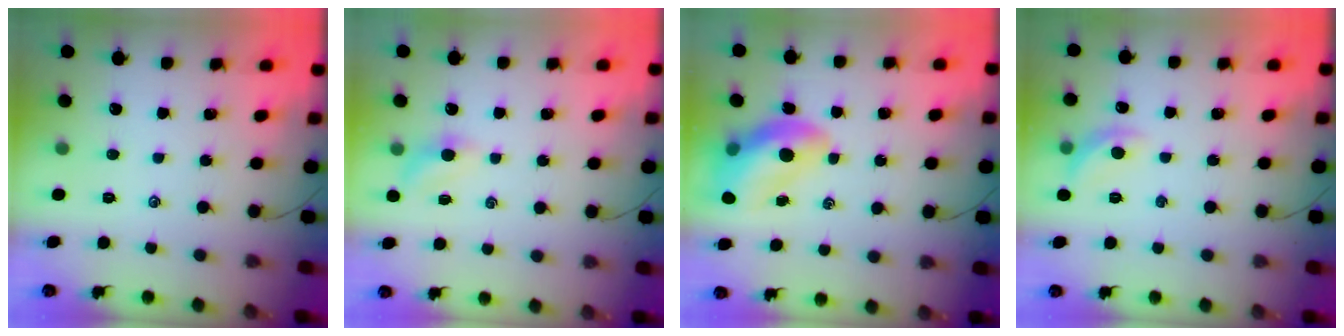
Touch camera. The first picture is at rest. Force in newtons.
{"total": 5.1, "press": 4.9, "slide": 1.3}
{"total": 13.6, "press": 13.1, "slide": 3.9}
{"total": 7.6, "press": 7.4, "slide": 1.6}